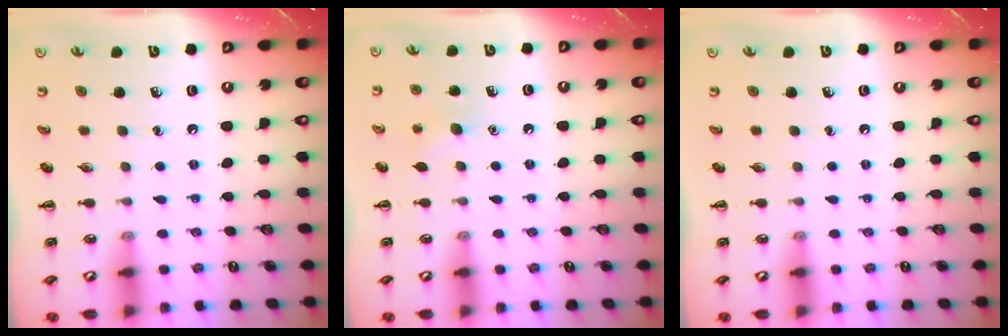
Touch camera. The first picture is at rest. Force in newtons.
{"total": 5.6, "press": 5.4, "slide": 1.4}
{"total": 0.0}